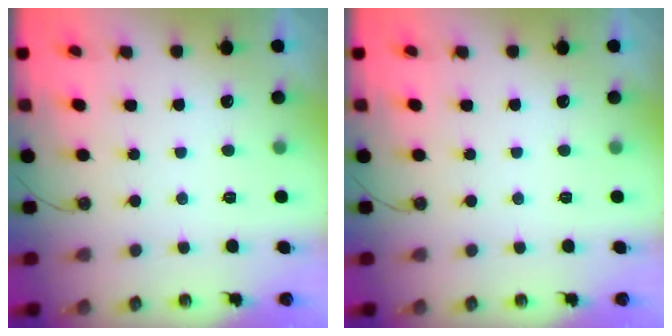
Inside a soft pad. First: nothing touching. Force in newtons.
{"total": 0.0}